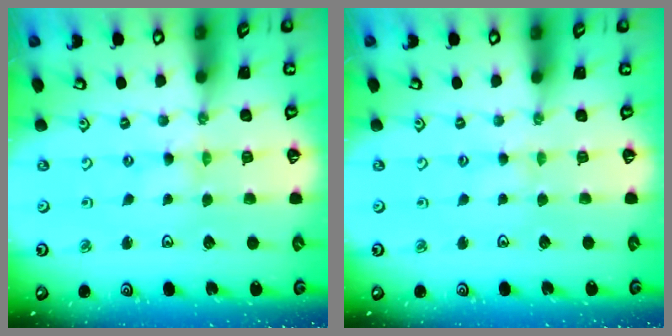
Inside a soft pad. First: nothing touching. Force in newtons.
{"total": 2.6, "press": 2.6, "slide": 0.4}